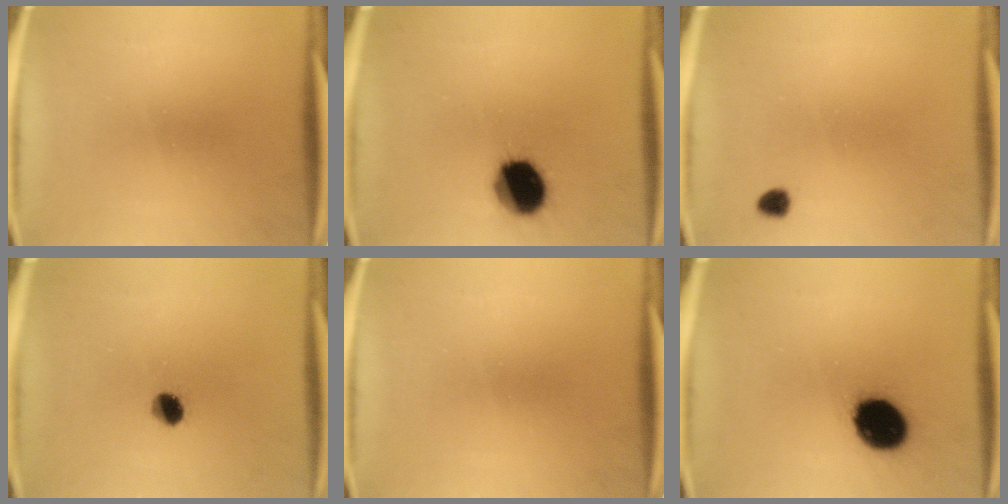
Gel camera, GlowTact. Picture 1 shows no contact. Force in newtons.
{"total": 13.9}
{"total": 1.7}
{"total": 4.0}
{"total": 0.0}
{"total": 14.4}